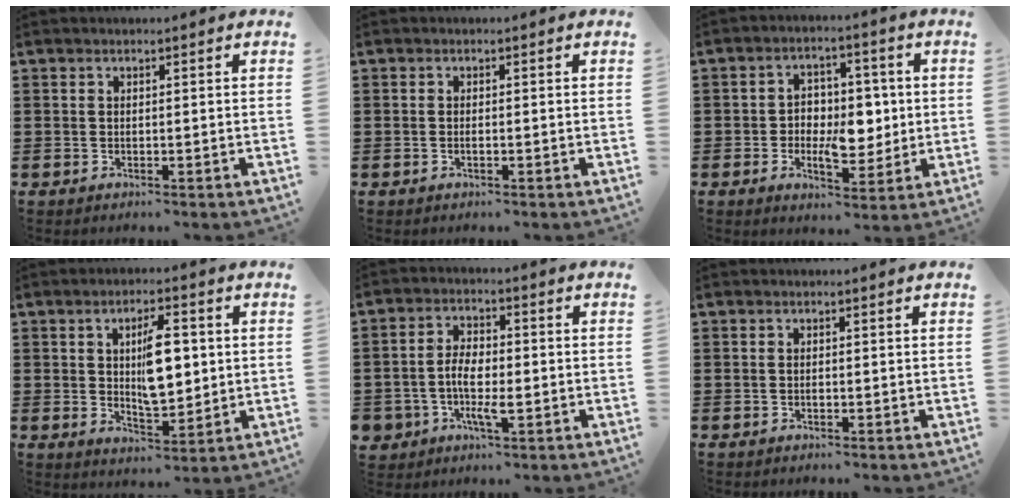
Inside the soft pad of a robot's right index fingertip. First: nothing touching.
{"total": 0.6, "force": [-0.2, 0.1, 0.6], "torque": [-0.011, -0.005, -0.003]}
{"total": 7.0, "force": [-0.5, 4.5, 5.4], "torque": [-0.080, 0.003, -0.014]}
{"total": 8.2, "force": [1.0, 3.6, 7.3], "torque": [-0.117, 0.003, 0.012]}
{"total": 5.1, "force": [-1.6, 2.9, 3.9], "torque": [-0.092, 0.003, -0.034]}
{"total": 0.6, "force": [-0.1, 0.3, 0.5], "torque": [-0.011, -0.001, -0.002]}